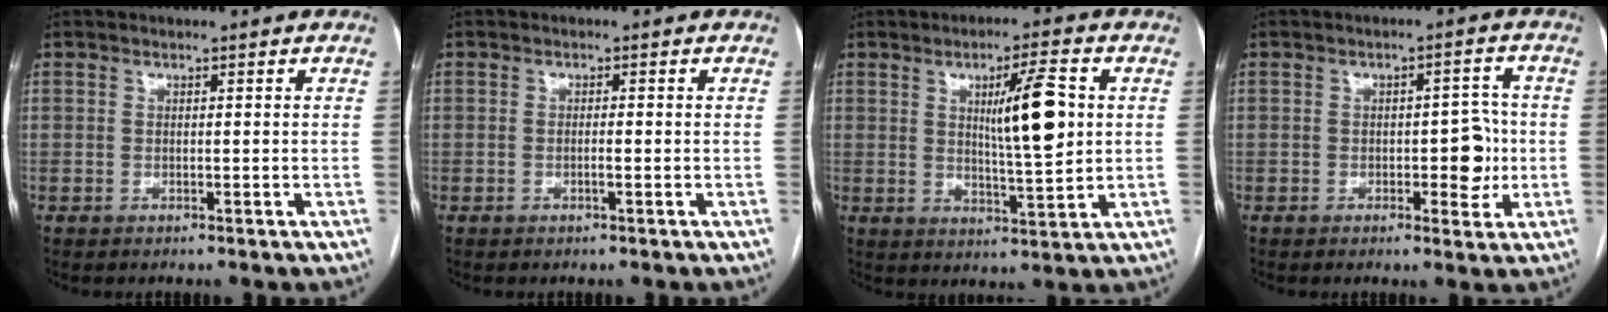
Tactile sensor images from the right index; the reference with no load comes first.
{"total": 1.1, "force": [-0.4, 0.0, 1.1], "torque": [-0.020, 0.000, -0.007]}
{"total": 9.6, "force": [2.1, 1.1, 9.4], "torque": [-0.149, 0.000, 0.037]}
{"total": 5.6, "force": [-0.8, 2.5, 4.9], "torque": [-0.057, 0.010, -0.006]}